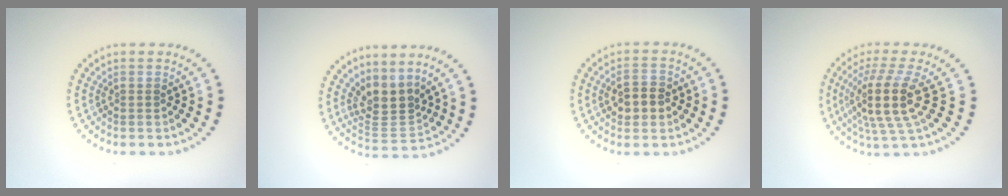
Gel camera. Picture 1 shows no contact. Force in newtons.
{"total": 3.3, "press": 2.5, "slide": 2.2}
{"total": 2.9, "press": 2.9, "slide": 0.2}
{"total": 4.9, "press": 3.8, "slide": 3.2}